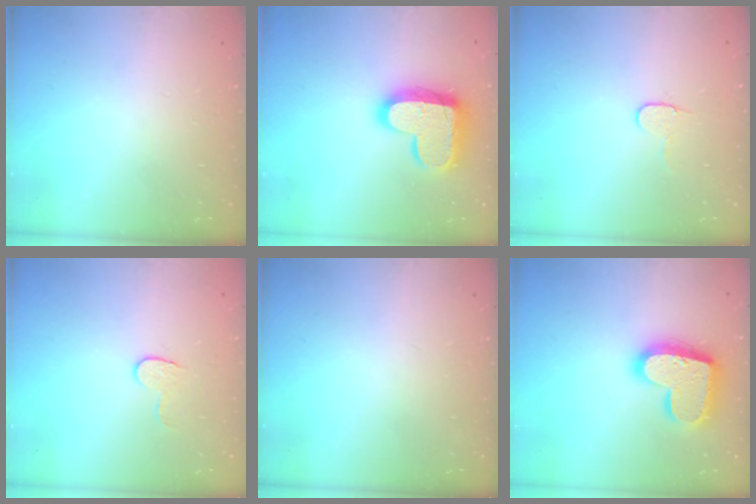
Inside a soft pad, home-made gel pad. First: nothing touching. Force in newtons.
{"total": 17.7, "press": 17.7, "slide": 1.2}
{"total": 6.1, "press": 6.0, "slide": 0.5}
{"total": 5.9, "press": 5.9, "slide": 0.5}
{"total": 0.0}
{"total": 20.0, "press": 20.0, "slide": 1.2}